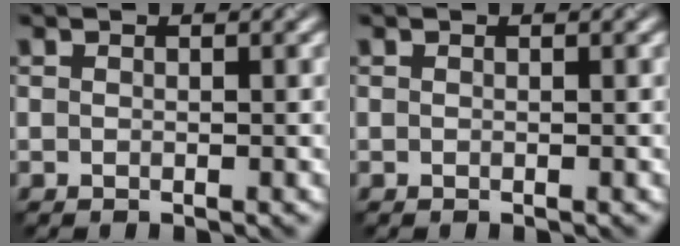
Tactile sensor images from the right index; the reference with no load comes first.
{"total": 0.0}